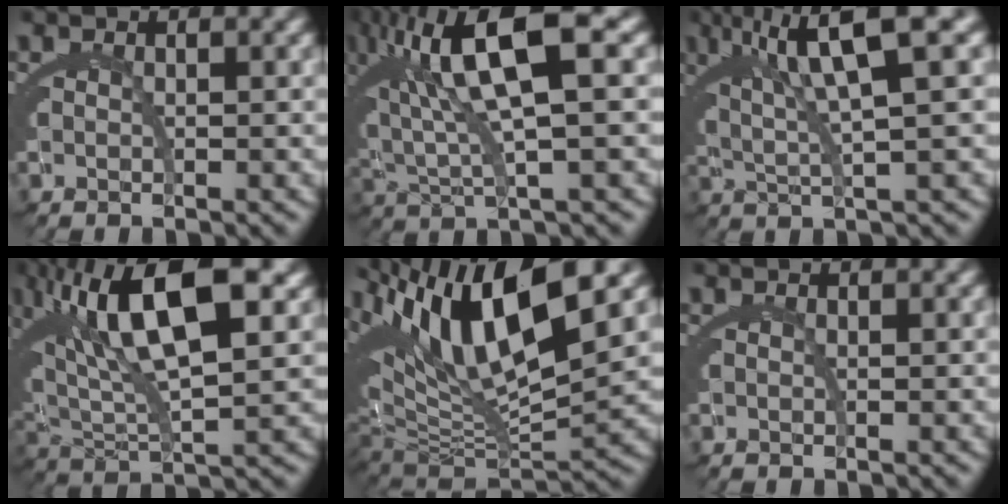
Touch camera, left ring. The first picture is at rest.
{"total": 10.1, "force": [2.6, 4.1, 8.9], "torque": [-0.160, 0.019, 0.041]}
{"total": 6.6, "force": [3.3, 0.3, 5.7], "torque": [-0.084, 0.028, 0.048]}
{"total": 12.5, "force": [4.7, 5.5, 10.3], "torque": [-0.190, 0.025, 0.078]}
{"total": 14.3, "force": [4.1, 7.8, 11.2], "torque": [-0.187, 0.016, 0.064]}
{"total": 0.0}